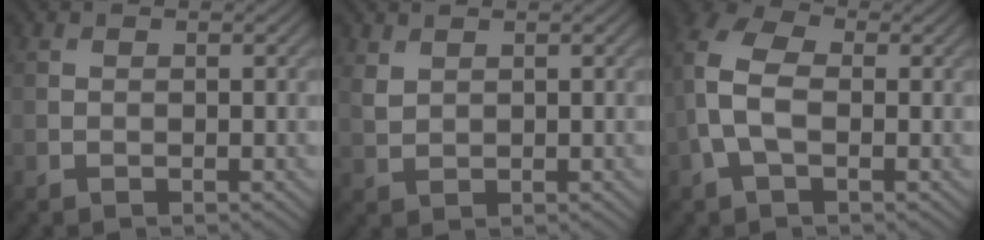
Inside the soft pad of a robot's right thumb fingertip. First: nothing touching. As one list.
[{"total": 1.7, "force": [1.2, 0.9, 0.8], "torque": [-0.026, -0.002, 0.030]}, {"total": 7.1, "force": [-0.3, 4.2, 5.8], "torque": [-0.146, 0.014, -0.022]}]